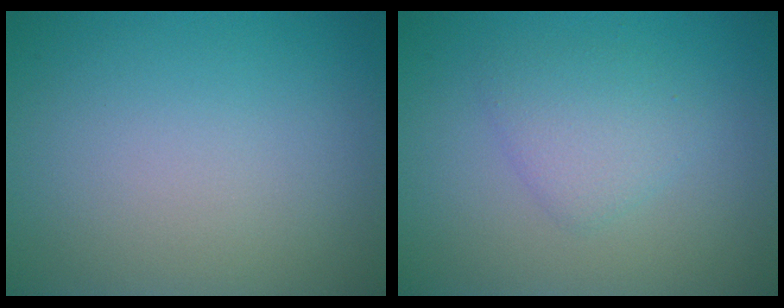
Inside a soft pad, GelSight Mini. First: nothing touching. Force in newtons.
{"total": 2.4, "press": 2.4, "slide": 0.1}